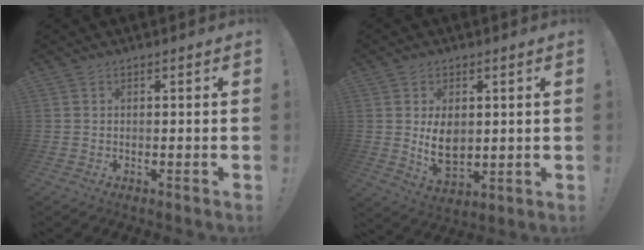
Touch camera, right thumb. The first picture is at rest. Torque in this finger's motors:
{"motor_torque": [-0.01, 0.25, 0.25, 0.26, 0.05]}